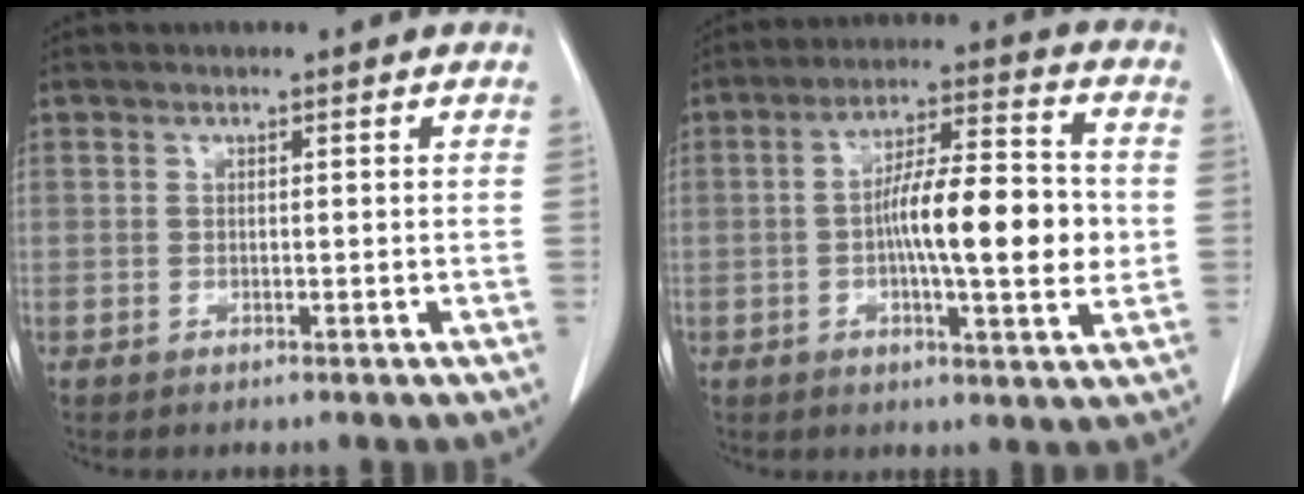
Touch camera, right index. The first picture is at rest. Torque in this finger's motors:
{"motor_torque": [1.72, -0.40, 0.96, 0.21]}